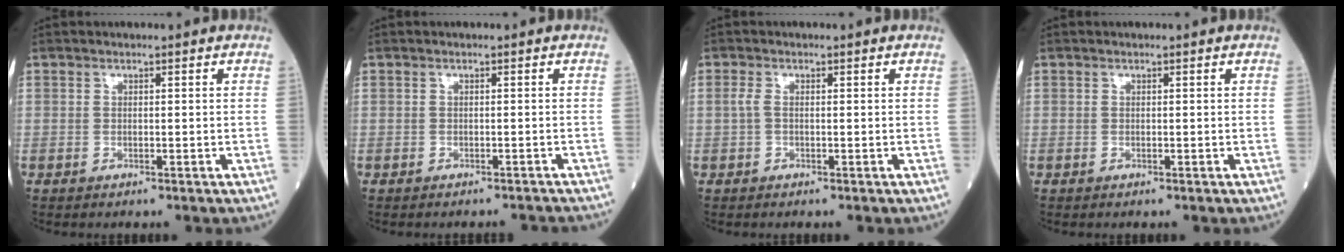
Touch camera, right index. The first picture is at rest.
{"total": 2.8, "force": [-2.8, 0.0, 0.3], "torque": [-0.003, -0.011, -0.030]}
{"total": 1.1, "force": [0.0, 0.5, 1.0], "torque": [-0.024, 0.003, -0.002]}
{"total": 0.0}